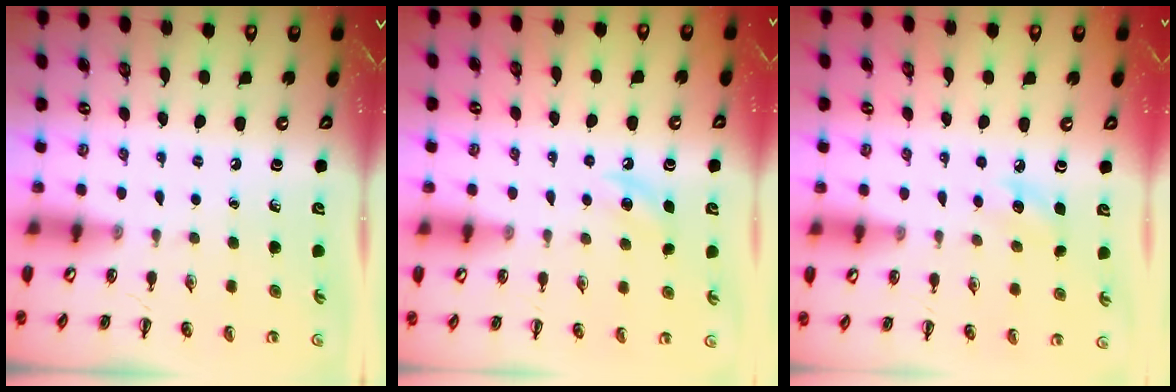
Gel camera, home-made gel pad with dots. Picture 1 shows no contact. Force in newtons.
{"total": 5.8, "press": 5.5, "slide": 1.9}
{"total": 7.3, "press": 7.1, "slide": 1.7}